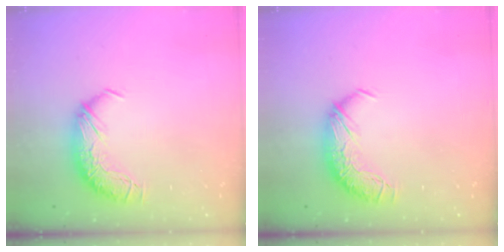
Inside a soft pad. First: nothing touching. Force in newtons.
{"total": 0.0}